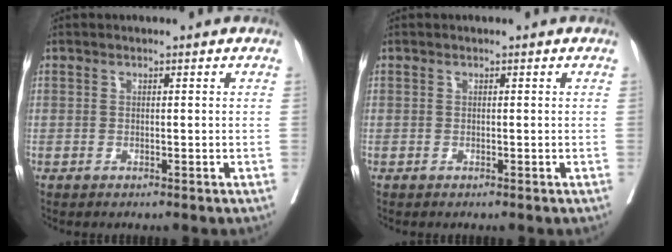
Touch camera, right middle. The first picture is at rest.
{"total": 0.0}